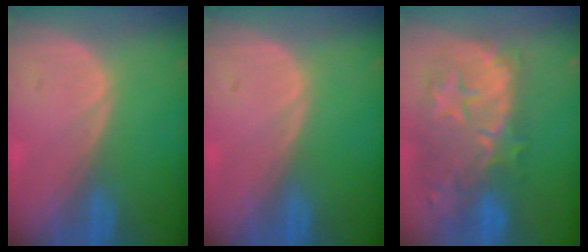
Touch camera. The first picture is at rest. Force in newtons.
{"total": 0.0}
{"total": 11.7, "press": 10.7, "slide": 4.8}